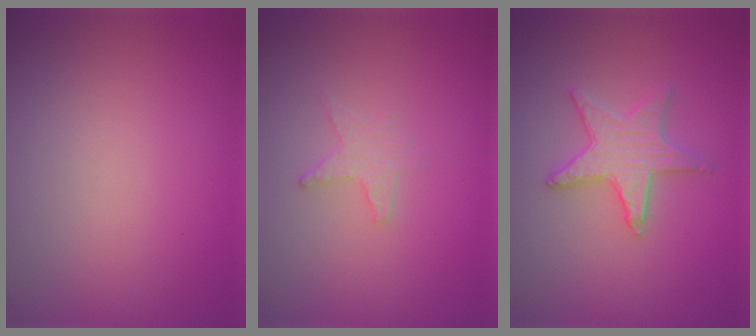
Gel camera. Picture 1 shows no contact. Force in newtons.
{"total": 1.5, "press": 1.4, "slide": 0.3}
{"total": 3.2, "press": 3.1, "slide": 0.6}